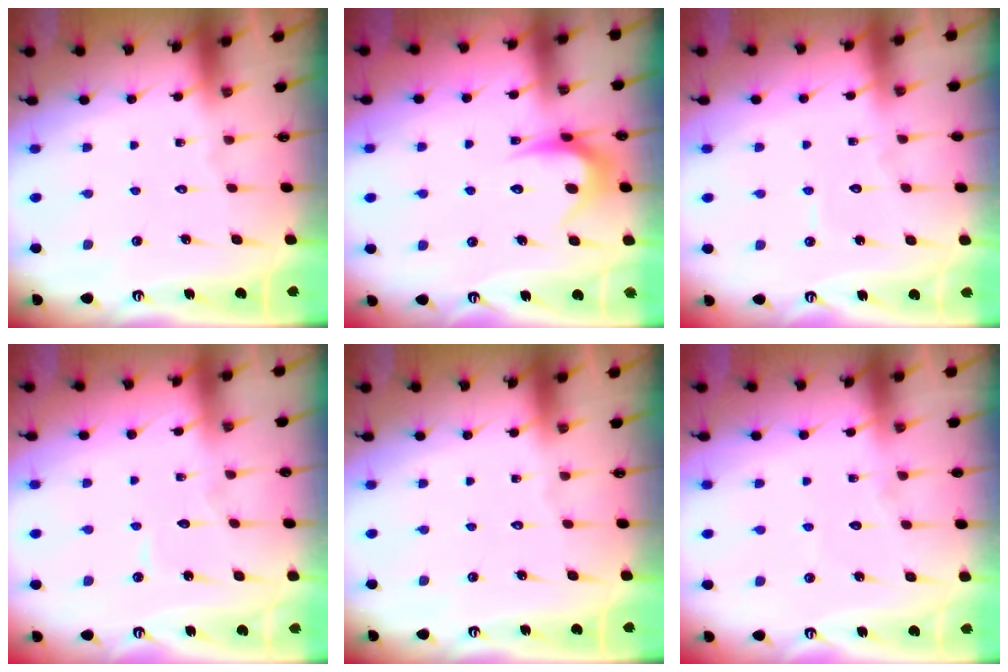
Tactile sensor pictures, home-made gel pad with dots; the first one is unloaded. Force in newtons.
{"total": 9.4, "press": 9.4, "slide": 0.5}
{"total": 4.1, "press": 4.0, "slide": 0.5}
{"total": 3.2, "press": 3.2, "slide": 0.1}
{"total": 0.0}
{"total": 4.1, "press": 4.1, "slide": 0.4}